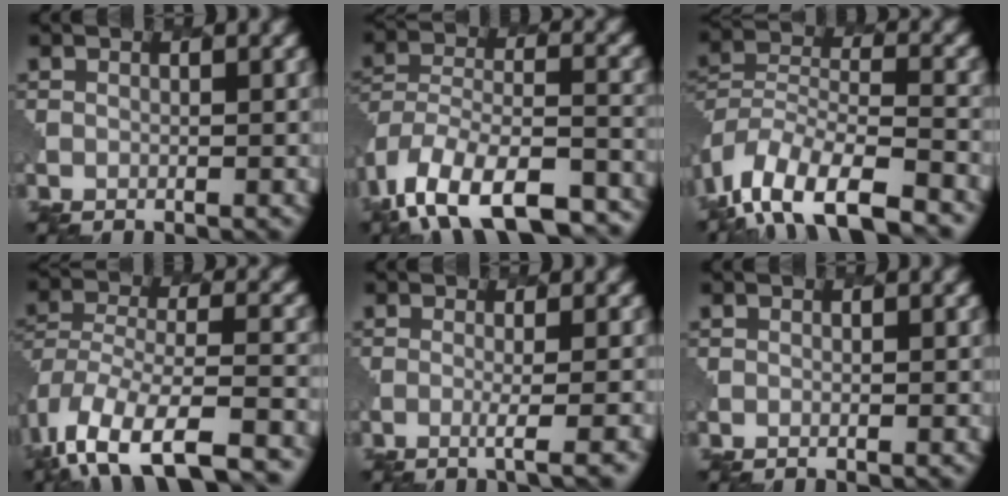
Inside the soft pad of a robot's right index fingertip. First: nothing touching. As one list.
[{"total": 17.4, "force": [-13.0, 8.1, 8.2], "torque": [-0.157, -0.029, -0.179]}, {"total": 11.9, "force": [-9.2, 4.6, 6.1], "torque": [-0.118, -0.011, -0.151]}, {"total": 14.1, "force": [-9.5, 6.2, 8.5], "torque": [-0.186, -0.029, -0.126]}, {"total": 2.4, "force": [-0.5, 0.4, 2.3], "torque": [-0.025, 0.004, -0.020]}, {"total": 0.0}]